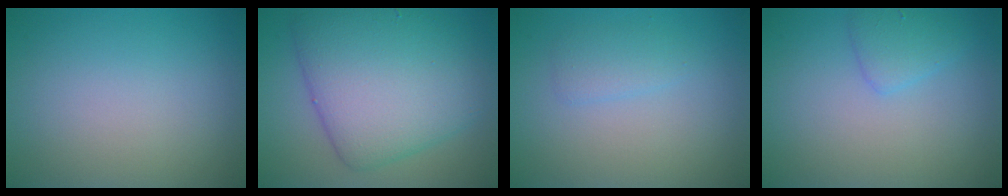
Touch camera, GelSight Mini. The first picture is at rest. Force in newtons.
{"total": 9.2, "press": 9.2, "slide": 0.3}
{"total": 1.4, "press": 1.4, "slide": 0.2}
{"total": 1.9, "press": 1.9, "slide": 0.1}